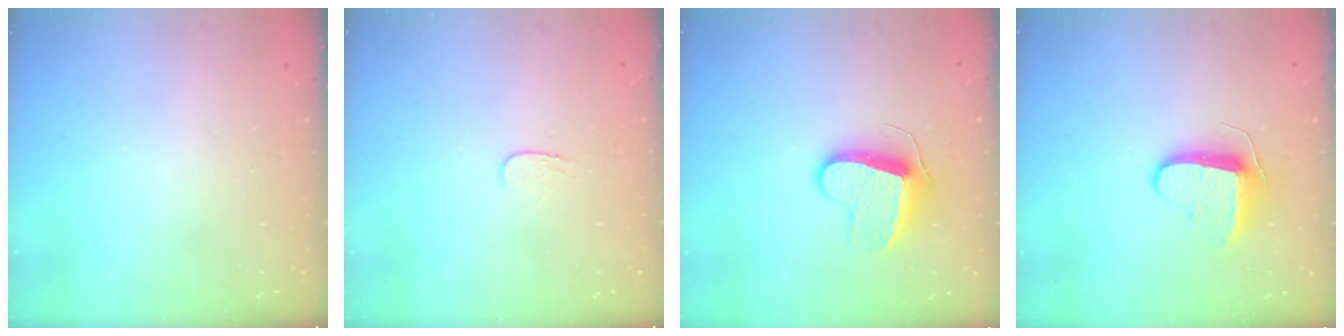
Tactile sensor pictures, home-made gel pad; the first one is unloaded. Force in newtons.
{"total": 3.6, "press": 3.6, "slide": 0.4}
{"total": 10.6, "press": 10.6, "slide": 0.2}
{"total": 9.2, "press": 9.2, "slide": 0.7}